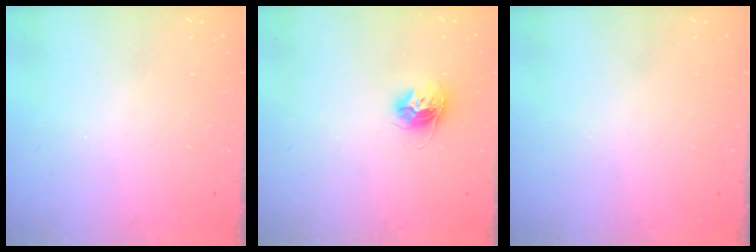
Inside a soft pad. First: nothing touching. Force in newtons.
{"total": 10.3, "press": 10.3, "slide": 0.8}
{"total": 0.0}